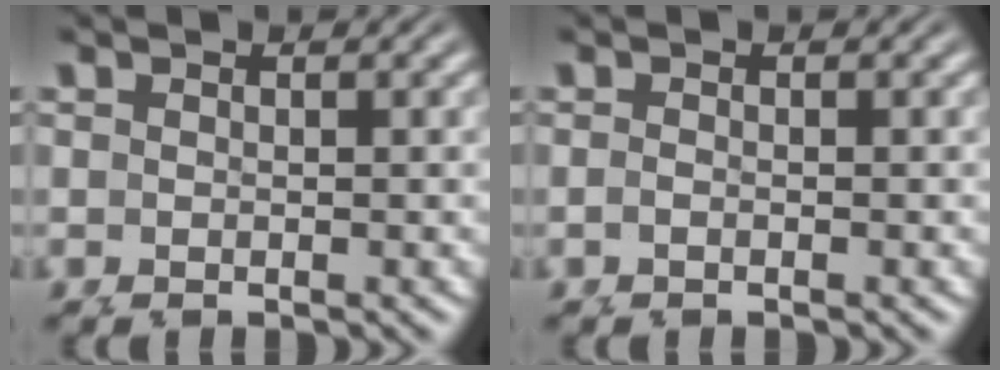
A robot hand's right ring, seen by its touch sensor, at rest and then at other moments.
{"total": 0.6, "force": [-0.2, -0.4, 0.3], "torque": [-0.006, 0.001, -0.003]}